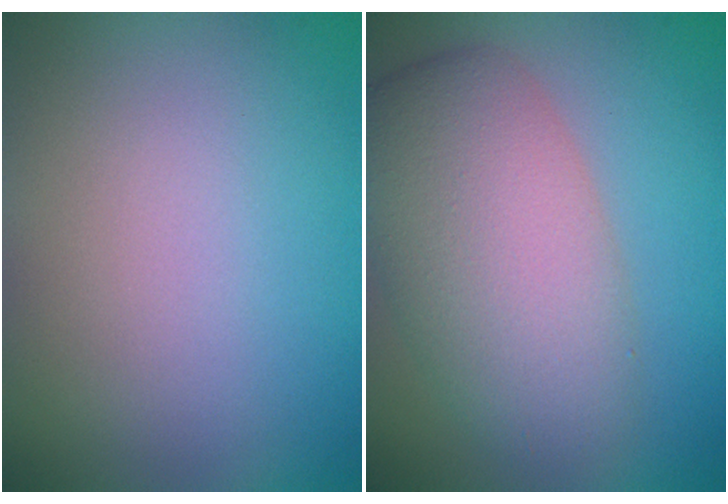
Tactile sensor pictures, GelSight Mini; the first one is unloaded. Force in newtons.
{"total": 7.7, "press": 7.7, "slide": 0.7}